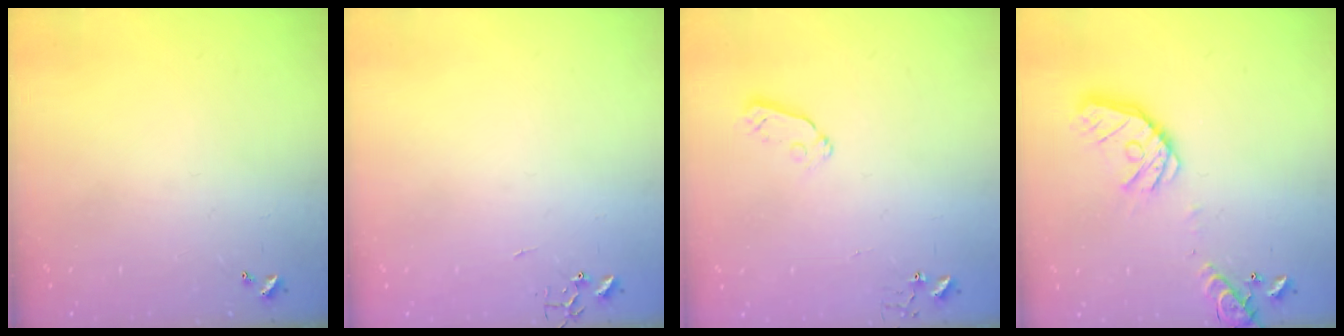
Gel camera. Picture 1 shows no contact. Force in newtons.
{"total": 0.0}
{"total": 4.7, "press": 4.6, "slide": 0.9}
{"total": 16.9, "press": 16.7, "slide": 3.0}